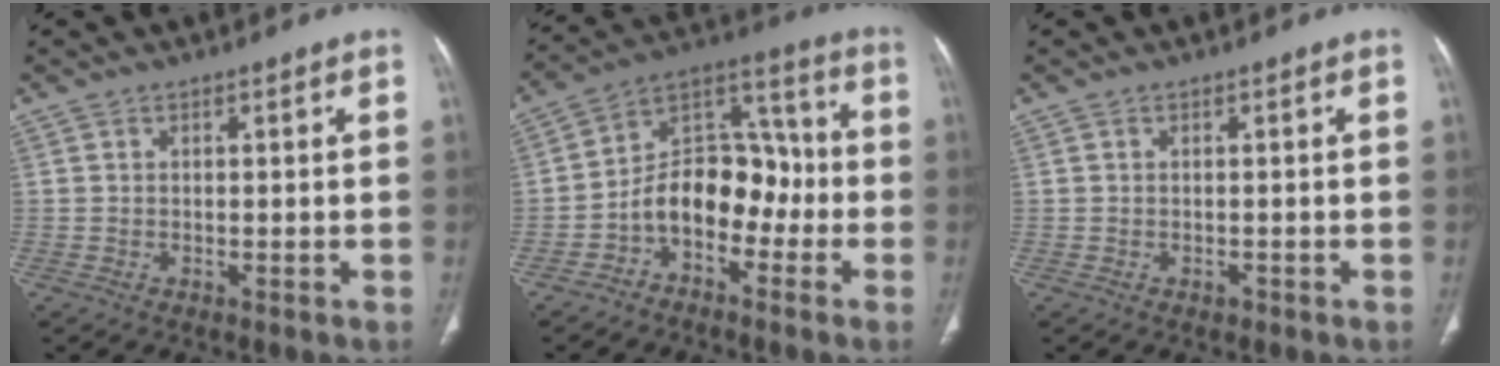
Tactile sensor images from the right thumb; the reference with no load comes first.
{"total": 12.8, "force": [-4.3, 8.7, 8.4], "torque": [-0.106, 0.071, -0.083]}
{"total": 0.7, "force": [-0.4, 0.5, 0.4], "torque": [-0.004, 0.000, -0.005]}